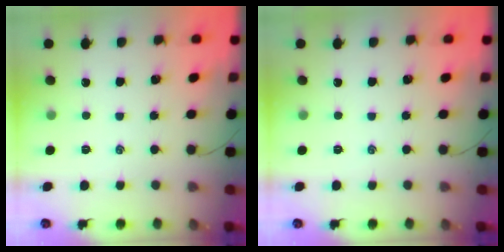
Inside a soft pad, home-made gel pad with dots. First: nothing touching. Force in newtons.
{"total": 0.0}